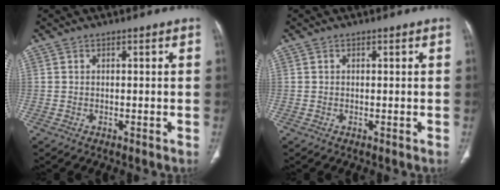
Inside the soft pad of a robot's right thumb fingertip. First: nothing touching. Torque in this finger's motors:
{"motor_torque": [-0.11, 0.19, -0.23, 0.09, 0.03]}